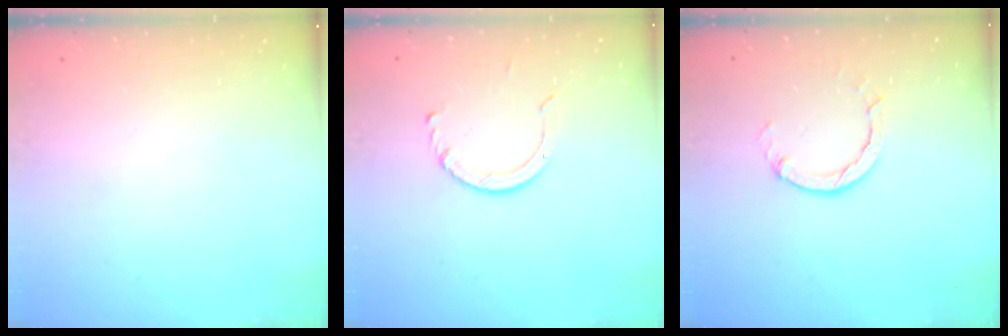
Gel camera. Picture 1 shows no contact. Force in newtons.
{"total": 4.0, "press": 3.9, "slide": 0.5}
{"total": 2.7, "press": 2.7, "slide": 0.3}